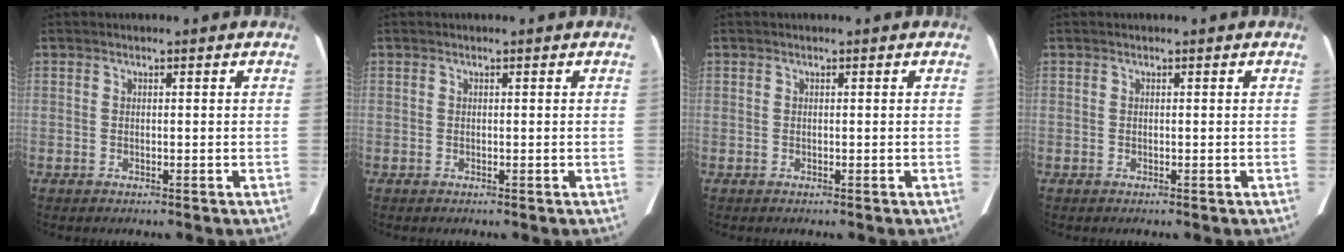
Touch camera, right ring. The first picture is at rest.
{"total": 0.0}
{"total": 0.0}
{"total": 0.0}